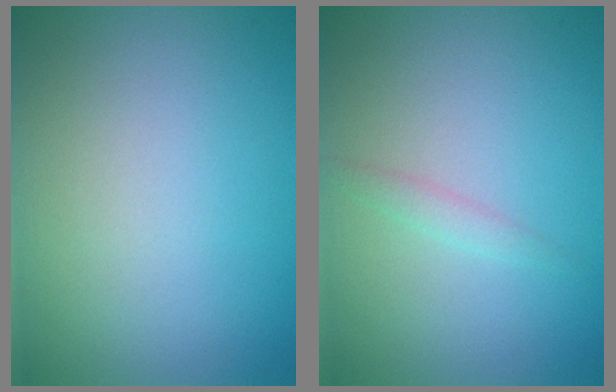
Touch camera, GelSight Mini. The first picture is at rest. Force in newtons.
{"total": 1.0, "press": 1.0, "slide": 0.1}